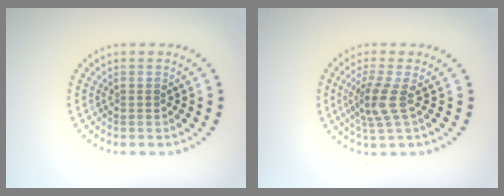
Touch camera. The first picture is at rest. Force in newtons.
{"total": 2.9, "press": 2.2, "slide": 1.8}